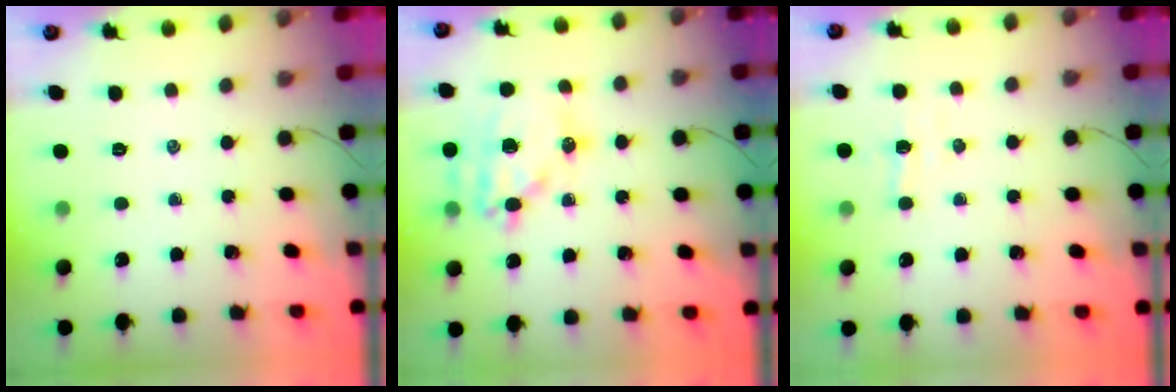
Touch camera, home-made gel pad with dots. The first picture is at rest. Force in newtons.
{"total": 17.2, "press": 16.8, "slide": 3.4}
{"total": 3.1, "press": 3.1, "slide": 0.5}